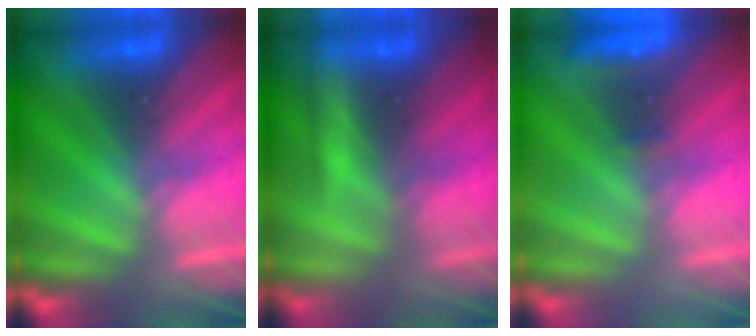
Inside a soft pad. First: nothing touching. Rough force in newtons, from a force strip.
{"total": 2.1}
{"total": 2.3}